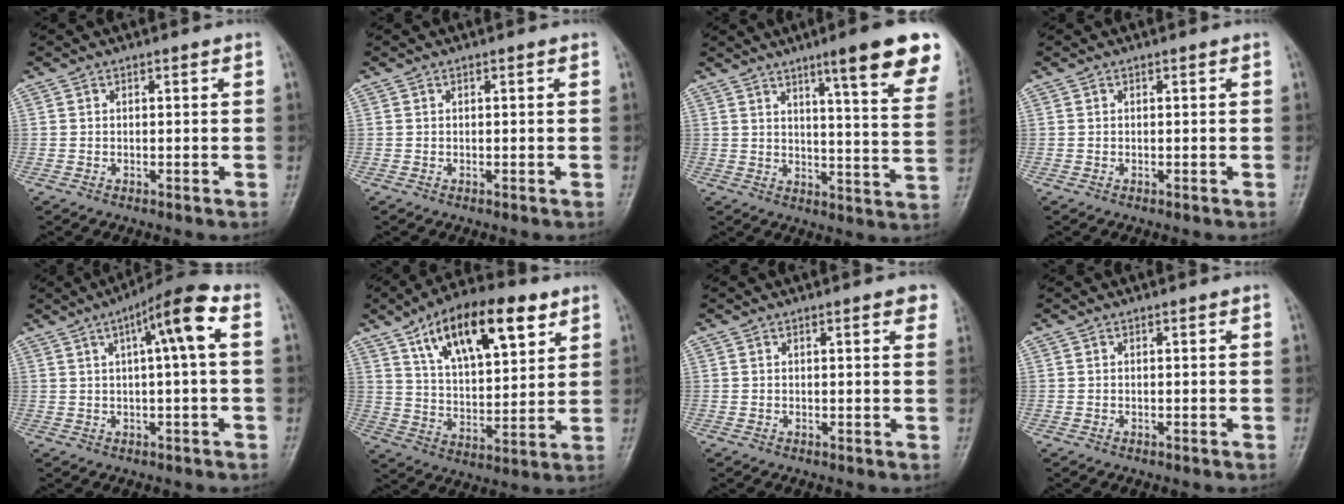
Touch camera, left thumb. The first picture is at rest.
{"total": 0.0}
{"total": 17.4, "force": [10.9, 1.9, 13.4], "torque": [-0.149, -0.051, 0.135]}
{"total": 0.0}
{"total": 9.0, "force": [2.4, 1.1, 8.6], "torque": [-0.144, 0.026, 0.031]}
{"total": 18.8, "force": [9.9, 8.1, 13.8], "torque": [-0.189, -0.030, 0.168]}
{"total": 3.2, "force": [1.8, 0.8, 2.4], "torque": [-0.014, 0.001, 0.016]}
{"total": 0.0}